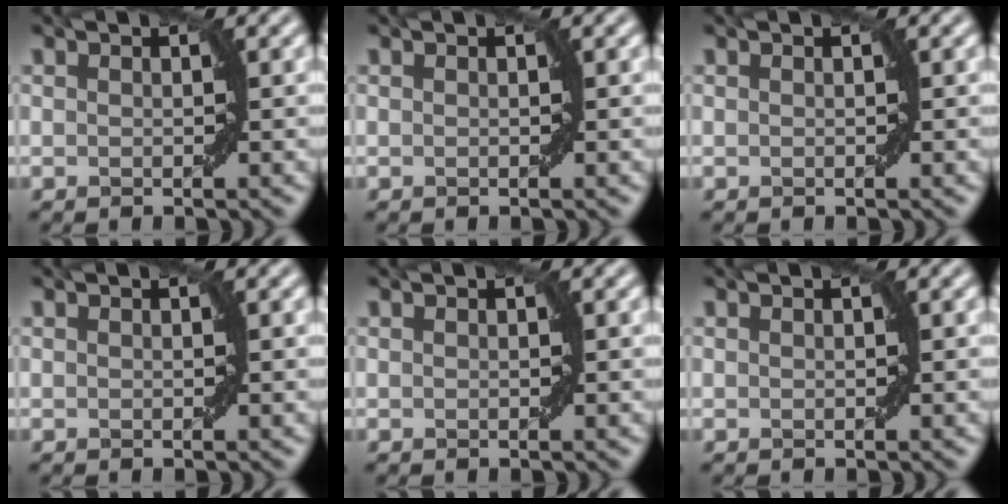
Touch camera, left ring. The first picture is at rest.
{"total": 0.0}
{"total": 0.0}
{"total": 0.0}
{"total": 0.0}
{"total": 0.0}